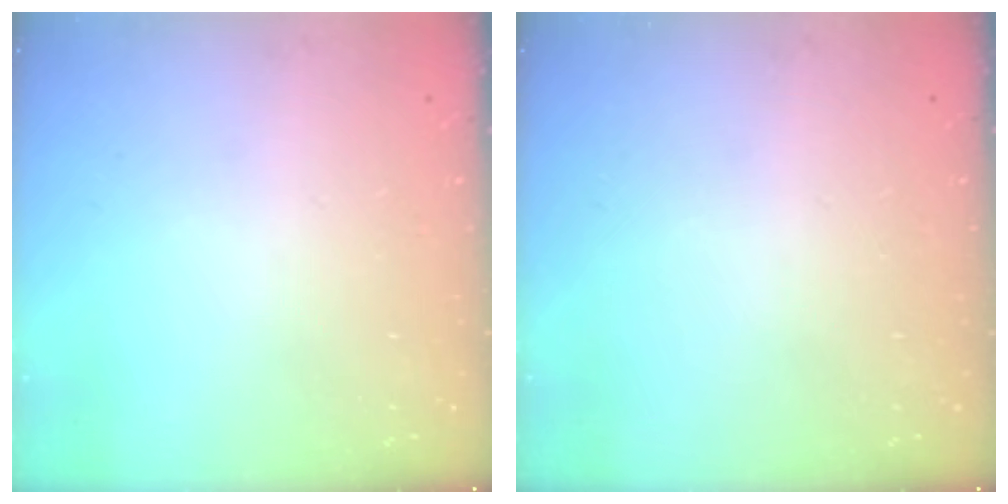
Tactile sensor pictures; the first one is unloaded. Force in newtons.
{"total": 0.0}